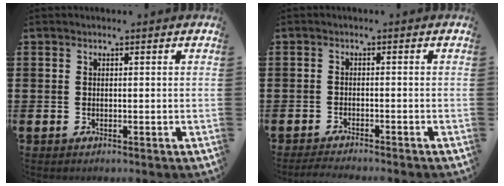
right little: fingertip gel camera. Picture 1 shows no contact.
{"total": 1.5, "force": [-1.5, -0.1, 0.5], "torque": [-0.007, 0.003, -0.029]}